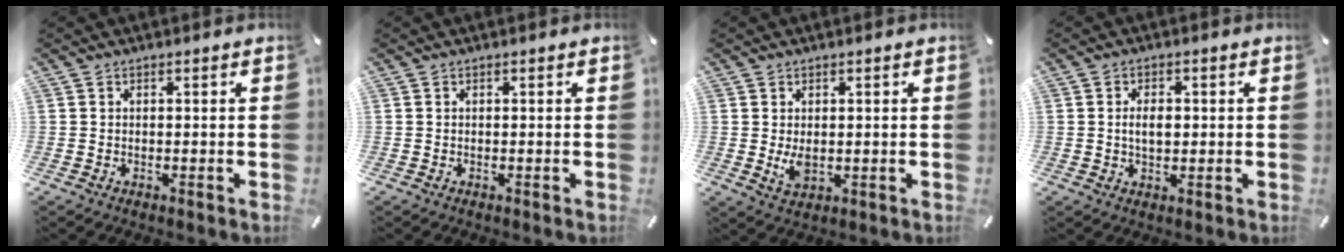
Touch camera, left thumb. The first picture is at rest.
{"total": 0.0}
{"total": 4.2, "force": [-0.1, 2.7, 3.2], "torque": [-0.072, -0.007, -0.005]}
{"total": 3.9, "force": [0.3, 2.4, 3.1], "torque": [-0.055, 0.004, 0.001]}